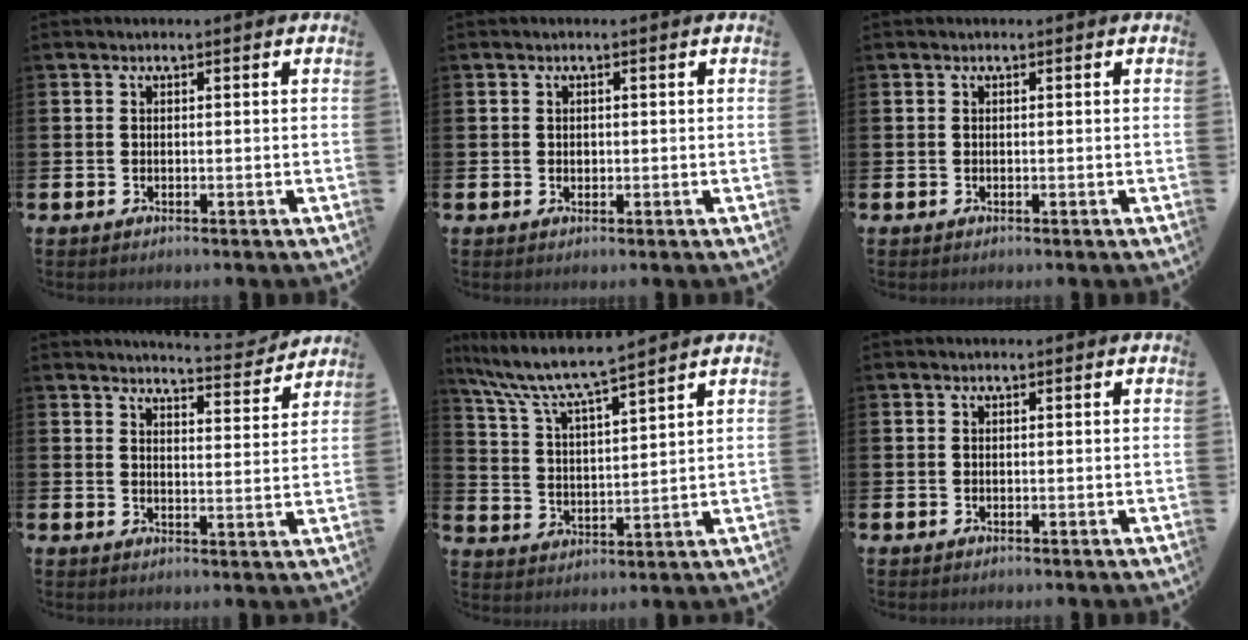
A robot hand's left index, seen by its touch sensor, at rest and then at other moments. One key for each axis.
{"total": 0.7, "fx": 0.3, "fy": 0.6, "fz": 0.2, "tx": 0.003, "ty": 0.002, "tz": 0.003}
{"total": 0.0}
{"total": 5.2, "fx": 5.1, "fy": 0.2, "fz": 0.8, "tx": -0.013, "ty": -0.038, "tz": 0.086}
{"total": 7.5, "fx": 6.9, "fy": 0.4, "fz": 3.0, "tx": -0.090, "ty": -0.041, "tz": 0.118}
{"total": 0.0}